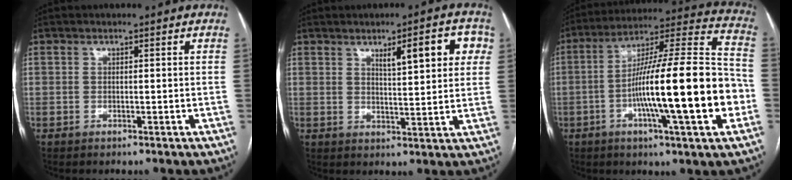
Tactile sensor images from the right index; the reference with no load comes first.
{"total": 8.1, "force": [3.4, 1.8, 7.1], "torque": [-0.098, 0.012, 0.048]}
{"total": 23.0, "force": [-5.2, 1.5, 22.4], "torque": [-0.336, 0.008, -0.084]}